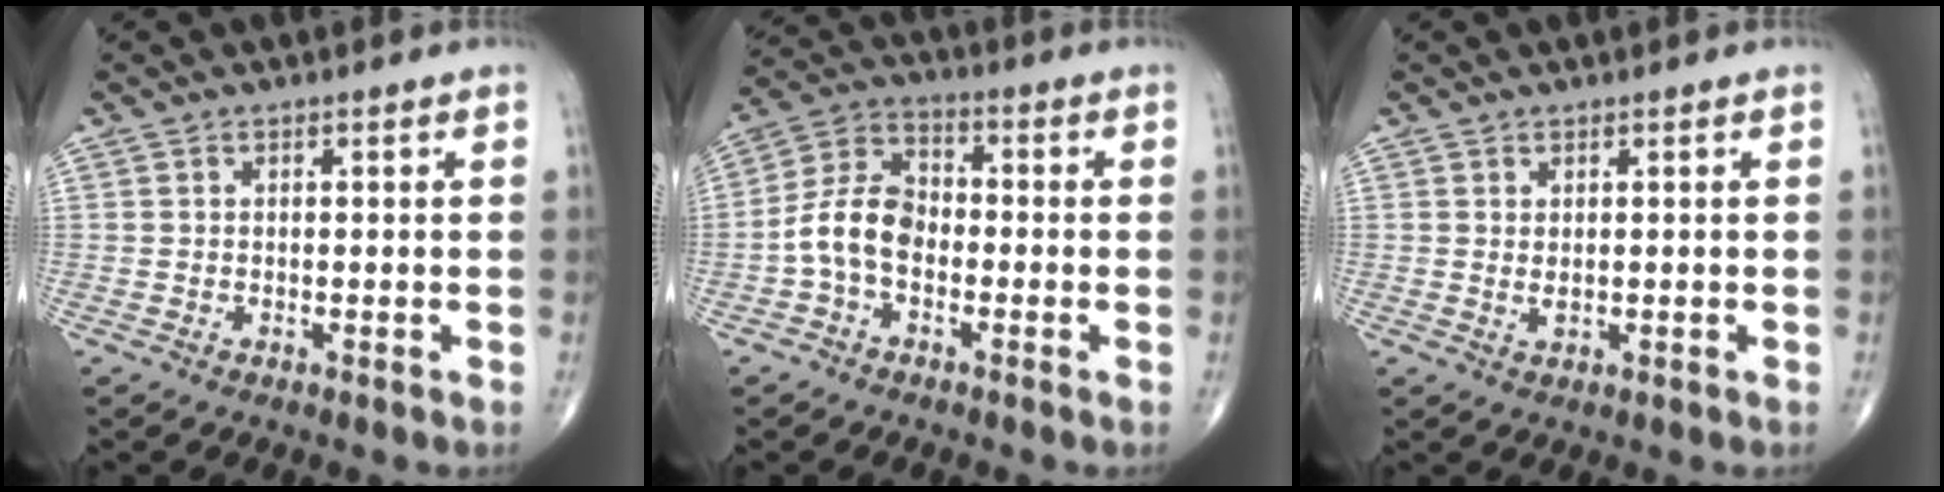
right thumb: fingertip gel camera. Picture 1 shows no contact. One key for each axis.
{"total": 8.9, "fx": -2.3, "fy": 5.8, "fz": 6.3, "tx": -0.114, "ty": 0.035, "tz": -0.056}
{"total": 1.3, "fx": 0.4, "fy": 0.6, "fz": 1.1, "tx": -0.019, "ty": -0.004, "tz": 0.011}